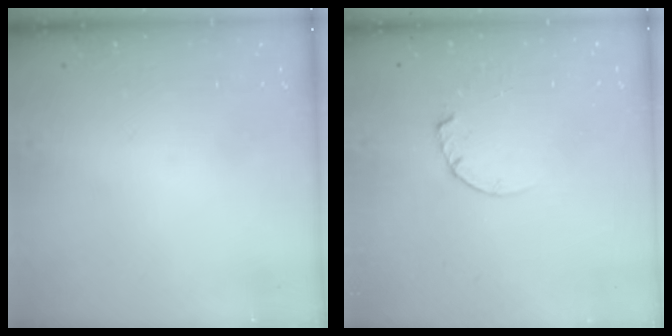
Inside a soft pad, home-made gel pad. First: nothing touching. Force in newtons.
{"total": 2.4, "press": 2.4, "slide": 0.3}